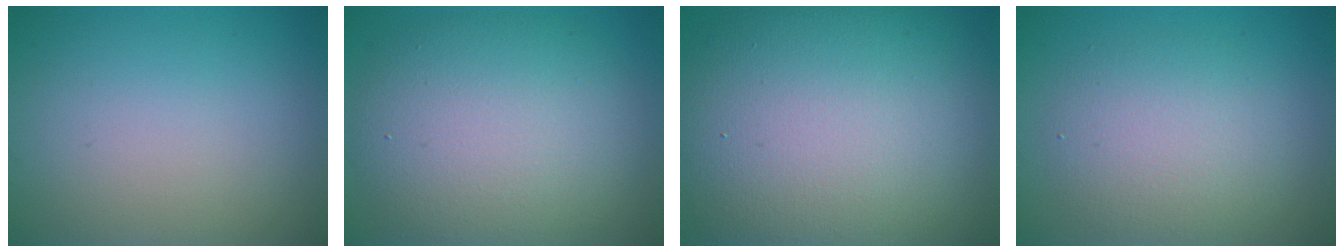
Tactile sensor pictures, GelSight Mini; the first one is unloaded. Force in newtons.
{"total": 9.6, "press": 9.6, "slide": 0.2}
{"total": 15.8, "press": 15.8, "slide": 1.0}
{"total": 4.4, "press": 4.4, "slide": 0.3}